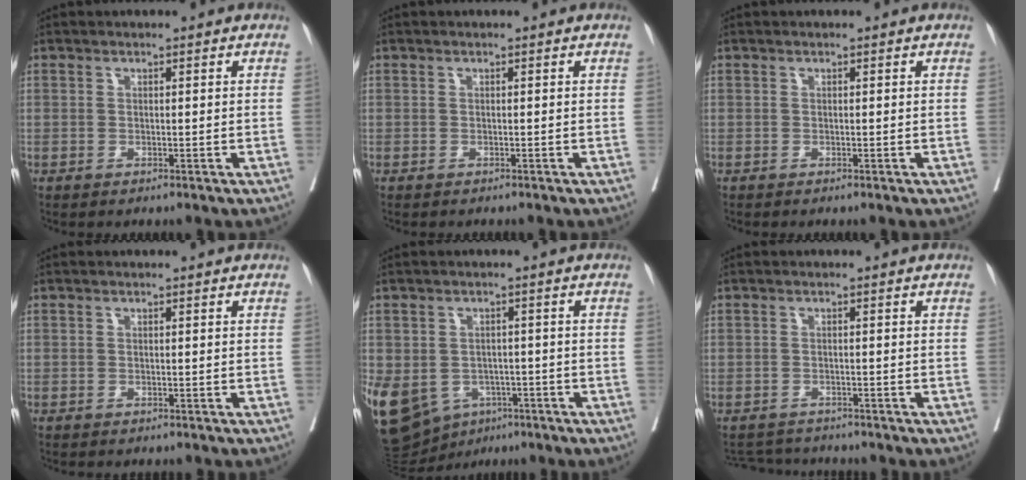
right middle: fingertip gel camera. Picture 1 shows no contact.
{"total": 1.3, "force": [-1.2, 0.3, 0.4], "torque": [-0.010, -0.003, -0.016]}
{"total": 0.0}
{"total": 2.3, "force": [-2.1, 0.5, 0.9], "torque": [-0.016, -0.004, -0.024]}
{"total": 22.3, "force": [-9.2, 17.5, 10.3], "torque": [-0.324, -0.012, -0.125]}
{"total": 4.1, "force": [-4.1, 0.6, -0.1], "torque": [0.003, -0.007, -0.067]}